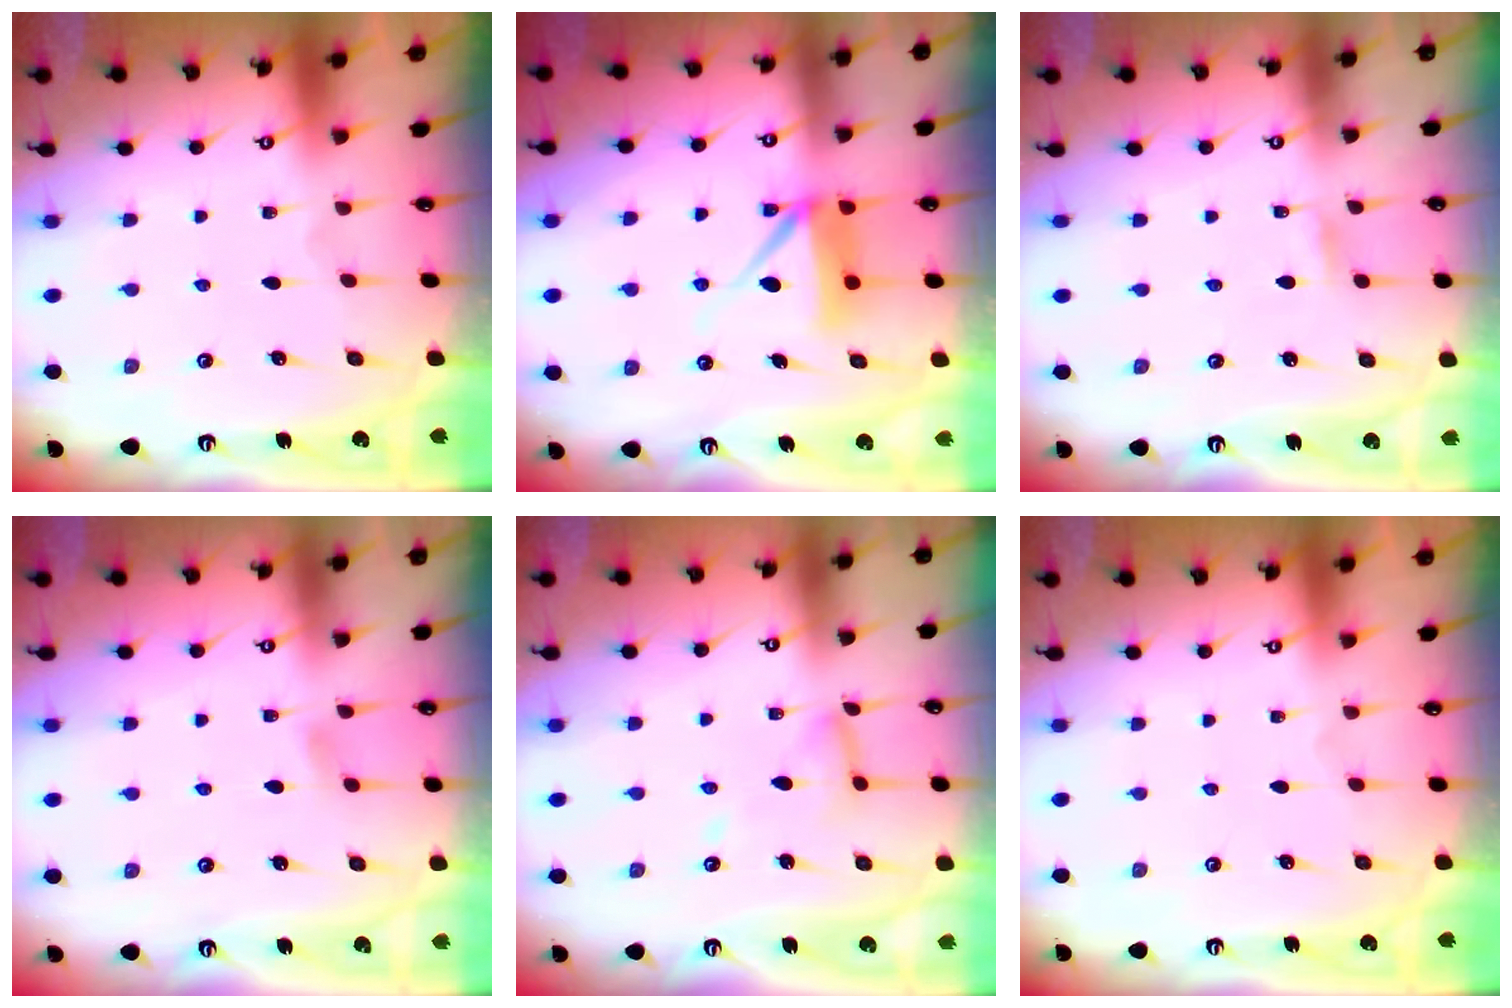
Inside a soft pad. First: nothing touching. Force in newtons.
{"total": 8.2, "press": 8.1, "slide": 0.6}
{"total": 1.1, "press": 1.1, "slide": 0.1}
{"total": 4.4, "press": 4.3, "slide": 0.6}
{"total": 9.0, "press": 9.0, "slide": 0.6}
{"total": 0.0}